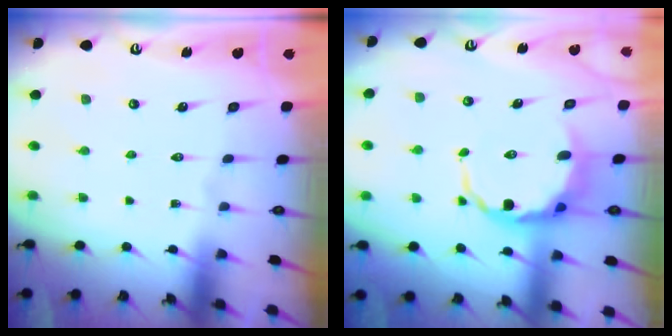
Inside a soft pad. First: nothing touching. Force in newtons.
{"total": 10.1, "press": 9.8, "slide": 2.5}